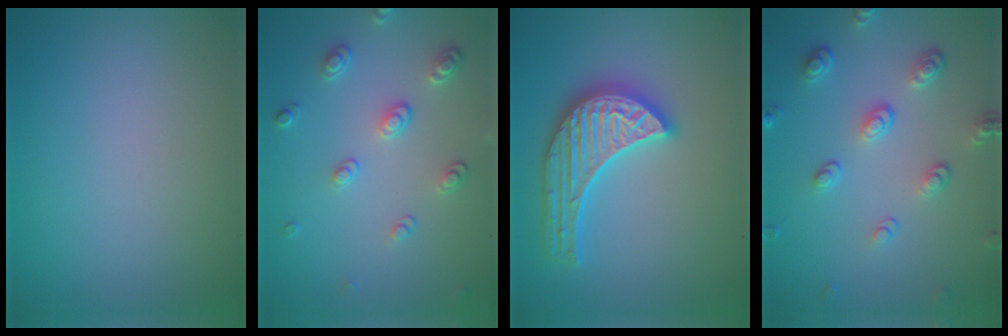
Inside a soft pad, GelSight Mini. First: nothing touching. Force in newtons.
{"total": 2.6, "press": 2.5, "slide": 0.8}
{"total": 5.6, "press": 5.5, "slide": 0.7}
{"total": 3.8, "press": 2.9, "slide": 2.5}